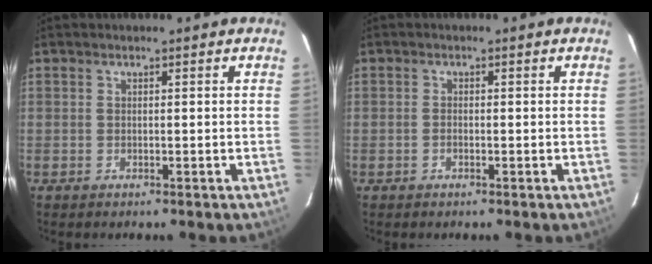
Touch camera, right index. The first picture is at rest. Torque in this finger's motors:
{"motor_torque": [-0.17, 0.04, -0.06, 0.00]}